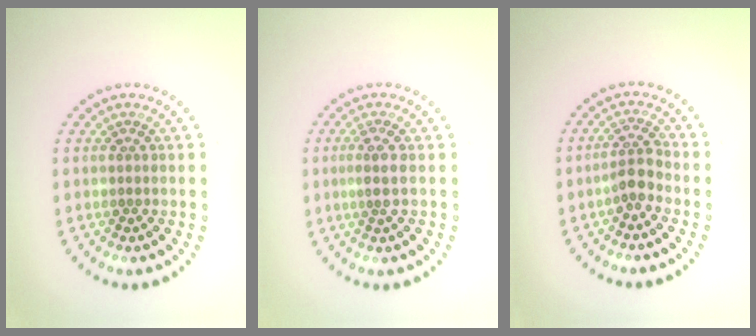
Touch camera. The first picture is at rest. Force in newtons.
{"total": 1.5, "press": 1.1, "slide": 1.0}
{"total": 2.2, "press": 1.9, "slide": 1.1}